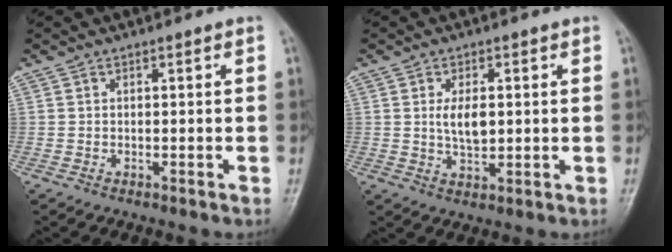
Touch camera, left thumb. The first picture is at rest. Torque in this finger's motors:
{"motor_torque": [0.07, 0.10, 0.79, -0.08, 0.01]}